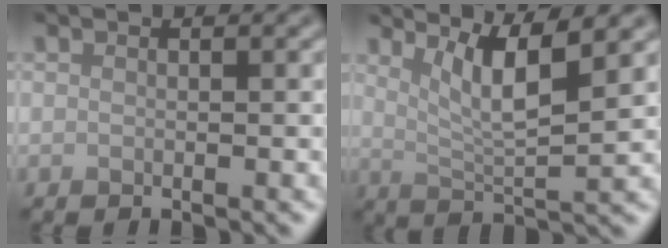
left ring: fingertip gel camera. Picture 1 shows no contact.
{"total": 5.3, "force": [2.7, 1.0, 4.4], "torque": [-0.075, -0.005, 0.053]}